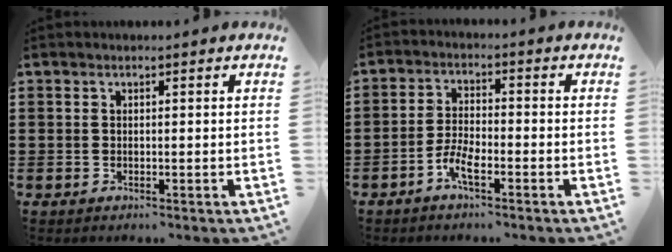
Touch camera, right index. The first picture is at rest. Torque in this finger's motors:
{"motor_torque": [0.41, 0.14, 0.12, 0.08]}